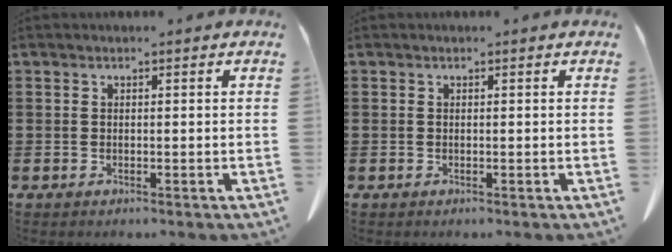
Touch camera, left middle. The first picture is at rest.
{"total": 0.0}